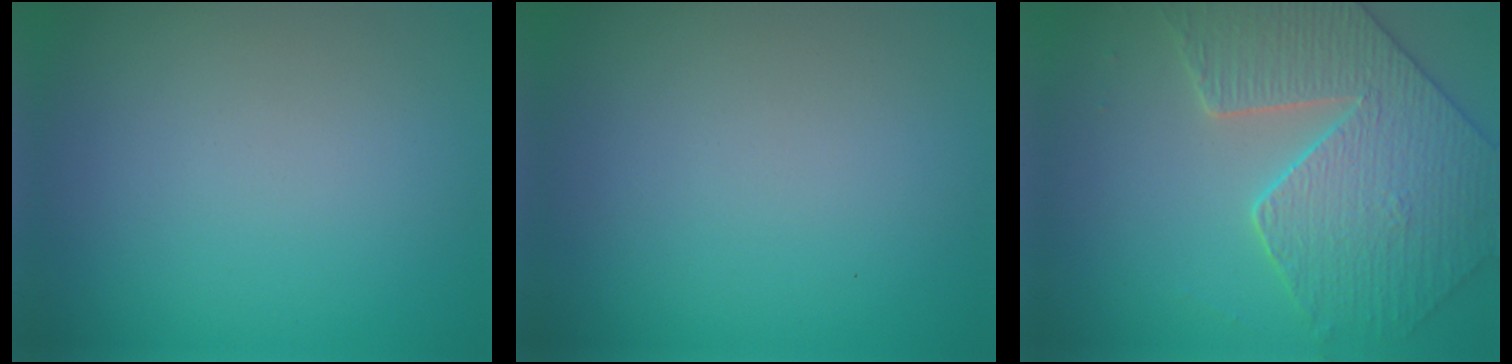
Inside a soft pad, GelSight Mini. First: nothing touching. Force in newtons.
{"total": 0.0}
{"total": 5.3, "press": 5.0, "slide": 1.8}